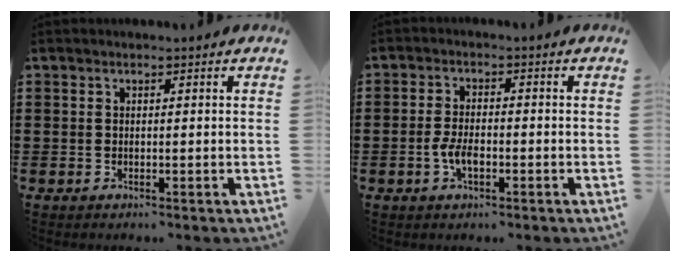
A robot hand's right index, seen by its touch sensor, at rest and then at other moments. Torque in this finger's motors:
{"motor_torque": [2.12, 0.01, 0.35, 0.11]}